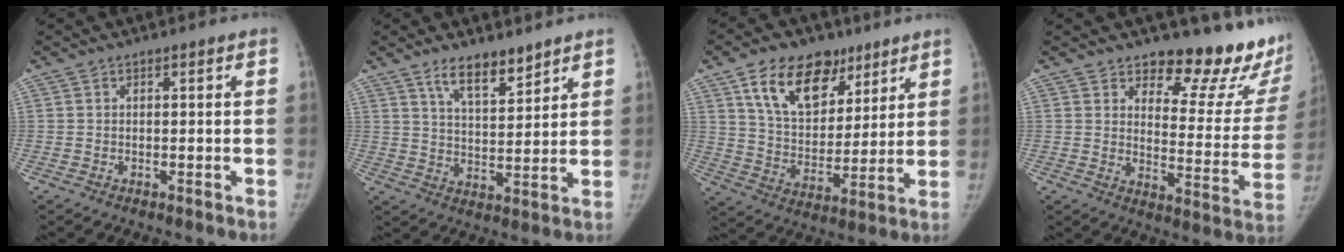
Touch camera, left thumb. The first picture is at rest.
{"total": 7.8, "force": [5.9, 2.6, 4.5], "torque": [-0.055, -0.046, 0.104]}
{"total": 16.4, "force": [9.3, 10.2, 8.8], "torque": [-0.110, -0.038, 0.166]}
{"total": 18.2, "force": [14.9, 6.5, 8.2], "torque": [-0.047, -0.137, 0.179]}